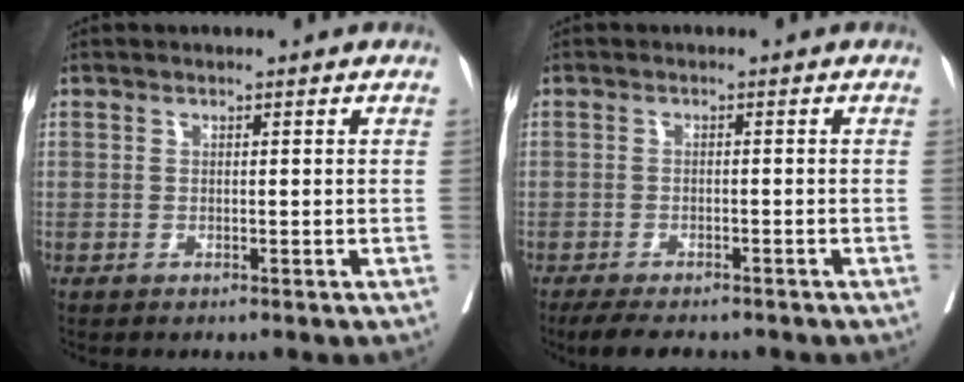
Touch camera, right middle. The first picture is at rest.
{"total": 5.8, "force": [-4.9, 1.8, 2.5], "torque": [-0.034, -0.009, -0.072]}